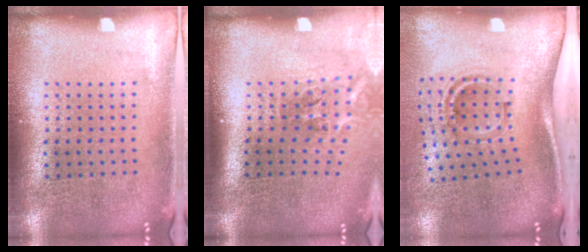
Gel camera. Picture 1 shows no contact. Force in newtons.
{"total": 2.2, "press": 1.4, "slide": 1.7}
{"total": 1.7, "press": 1.1, "slide": 1.3}